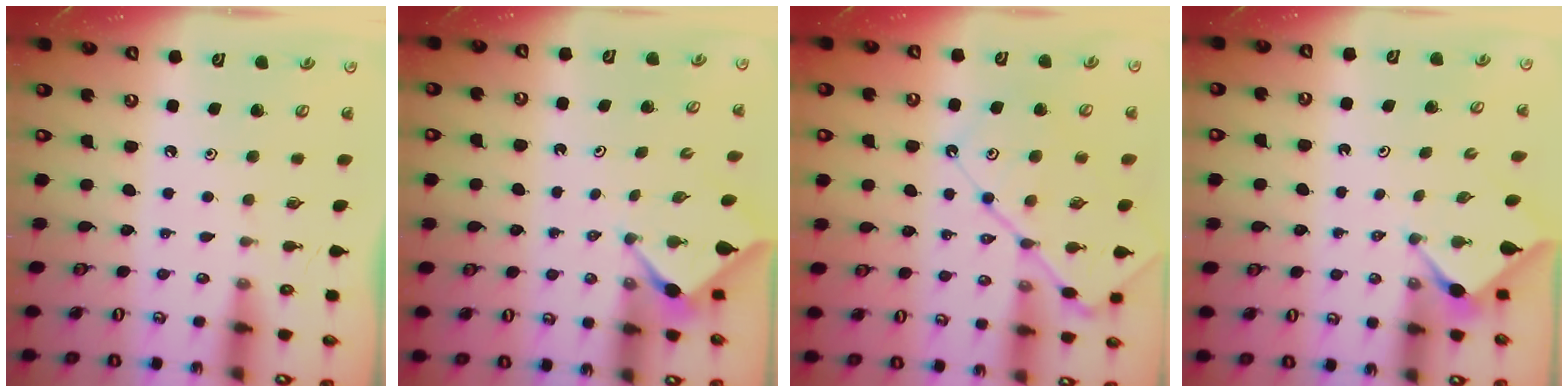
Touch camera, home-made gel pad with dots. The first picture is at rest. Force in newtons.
{"total": 3.0, "press": 2.9, "slide": 0.3}
{"total": 12.0, "press": 11.9, "slide": 1.2}
{"total": 2.9, "press": 2.9, "slide": 0.4}